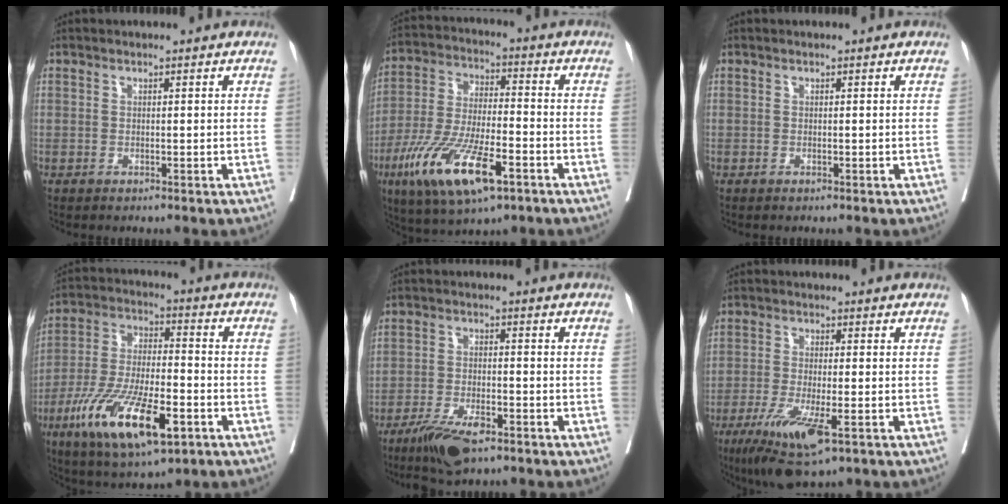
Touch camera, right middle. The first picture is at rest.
{"total": 15.3, "force": [-7.5, 4.0, 12.8], "torque": [-0.257, -0.020, -0.129]}
{"total": 0.0}
{"total": 16.2, "force": [-7.3, 4.7, 13.6], "torque": [-0.268, -0.019, -0.122]}
{"total": 7.6, "force": [-5.2, 1.9, 5.2], "torque": [-0.099, -0.012, -0.089]}
{"total": 9.5, "force": [-4.9, 1.8, 7.9], "torque": [-0.146, -0.026, -0.079]}